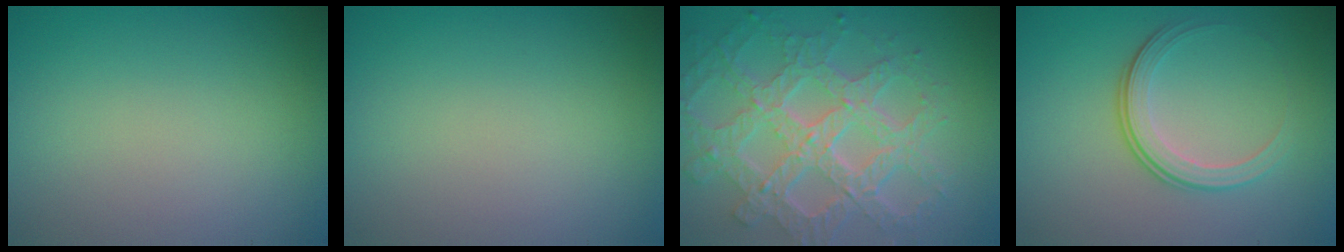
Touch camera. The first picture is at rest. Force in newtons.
{"total": 0.0}
{"total": 7.8, "press": 5.8, "slide": 5.3}
{"total": 3.6, "press": 2.4, "slide": 2.7}